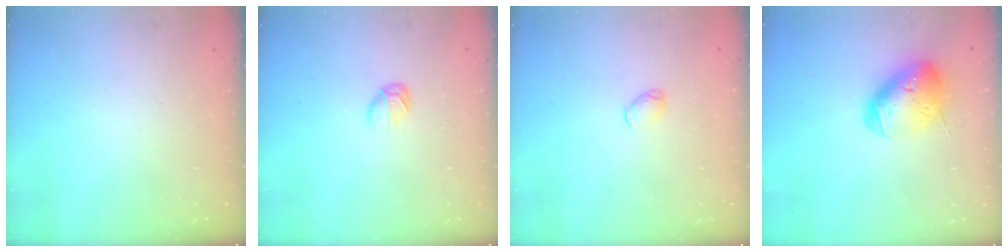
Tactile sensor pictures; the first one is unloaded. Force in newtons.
{"total": 3.4, "press": 3.3, "slide": 0.9}
{"total": 2.9, "press": 2.9, "slide": 0.5}
{"total": 15.7, "press": 15.5, "slide": 2.5}